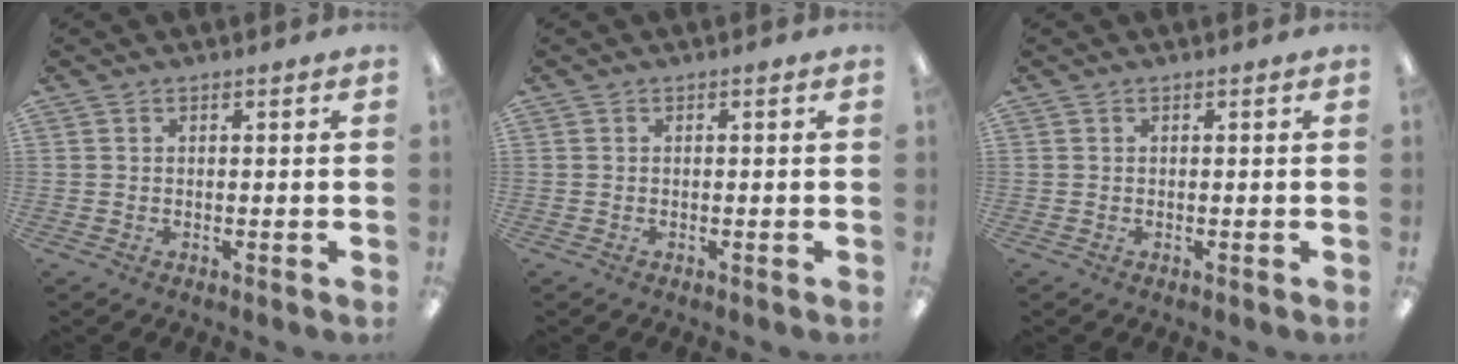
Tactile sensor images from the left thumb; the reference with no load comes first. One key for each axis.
{"total": 0.0}
{"total": 0.0}